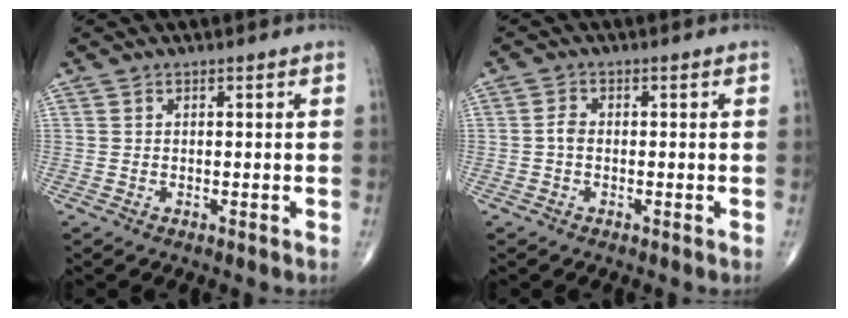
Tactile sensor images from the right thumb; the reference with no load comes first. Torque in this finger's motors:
{"motor_torque": [0.23, 0.05, 0.47, 0.10, 0.04]}